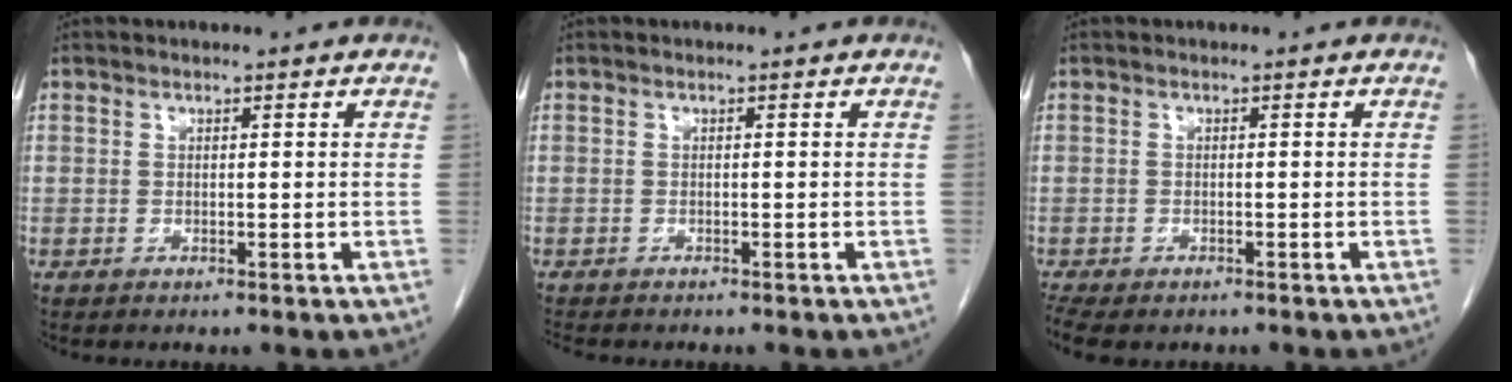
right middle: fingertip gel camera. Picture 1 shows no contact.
{"total": 2.8, "force": [-2.5, 0.7, 1.2], "torque": [-0.023, -0.009, -0.034]}
{"total": 7.2, "force": [-5.3, 3.3, 3.5], "torque": [-0.077, -0.009, -0.078]}